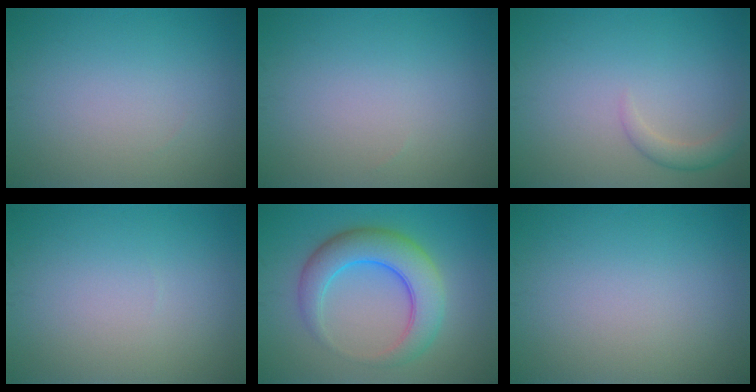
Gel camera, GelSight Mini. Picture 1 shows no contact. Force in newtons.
{"total": 0.0}
{"total": 1.7, "press": 1.7, "slide": 0.1}
{"total": 0.0}
{"total": 6.3, "press": 6.3, "slide": 0.1}
{"total": 0.0}